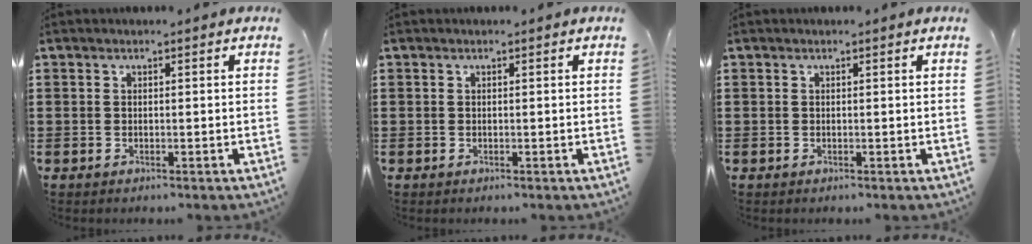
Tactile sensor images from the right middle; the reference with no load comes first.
{"total": 0.0}
{"total": 0.0}